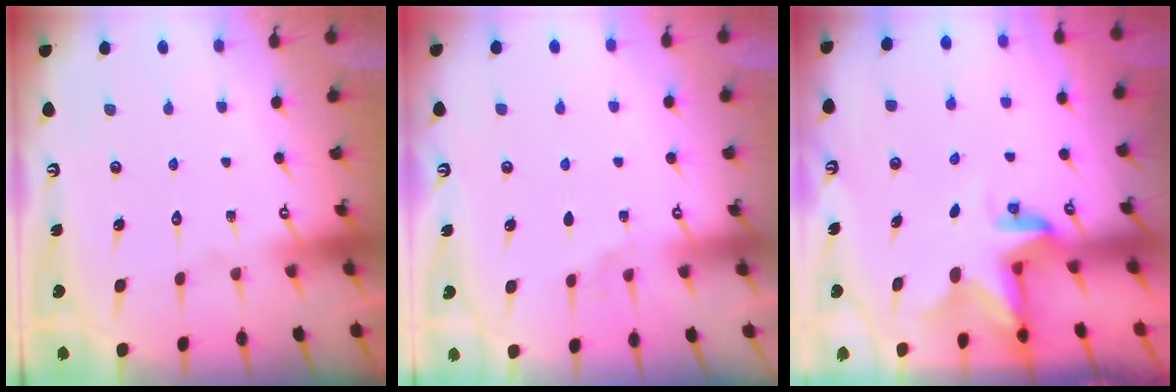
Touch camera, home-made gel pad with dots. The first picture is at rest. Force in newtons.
{"total": 2.5, "press": 2.0, "slide": 1.6}
{"total": 3.5, "press": 3.5, "slide": 0.2}